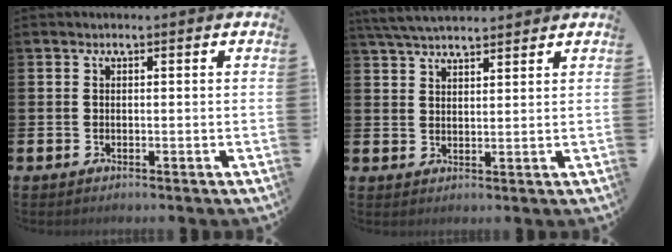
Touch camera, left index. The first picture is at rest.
{"total": 4.6, "force": [4.4, 0.9, 1.2], "torque": [-0.031, -0.015, 0.080]}